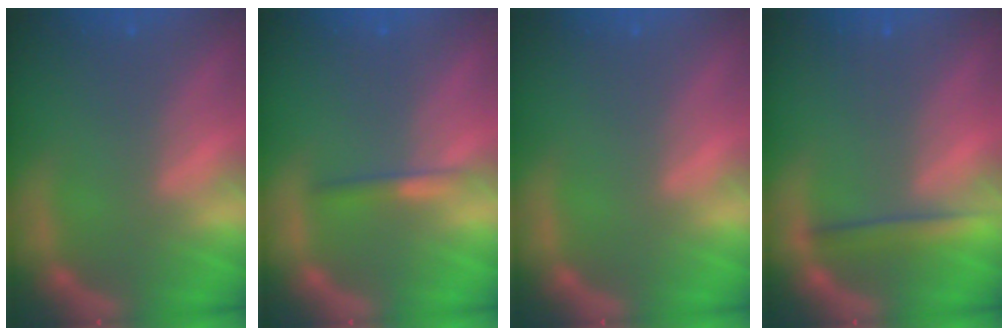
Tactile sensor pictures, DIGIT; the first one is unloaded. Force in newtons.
{"total": 1.4}
{"total": 0.0}
{"total": 2.5}